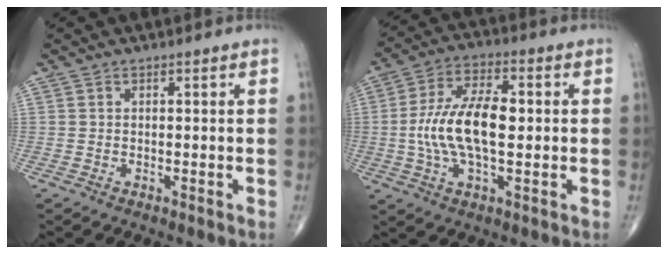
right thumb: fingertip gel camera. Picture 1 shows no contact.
{"total": 13.7, "force": [-0.1, 6.4, 12.2], "torque": [-0.236, 0.016, -0.006]}